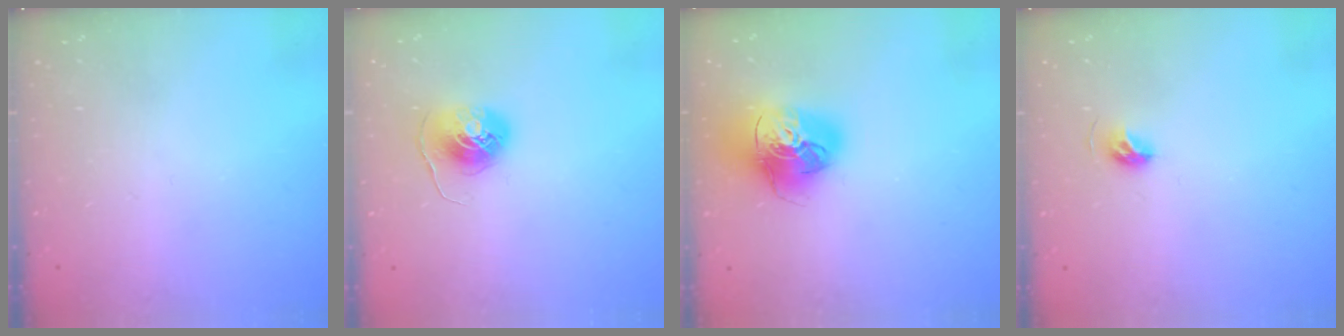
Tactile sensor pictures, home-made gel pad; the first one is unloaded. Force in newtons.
{"total": 7.5, "press": 7.5, "slide": 0.1}
{"total": 18.6, "press": 18.5, "slide": 2.0}
{"total": 5.4, "press": 5.2, "slide": 1.2}